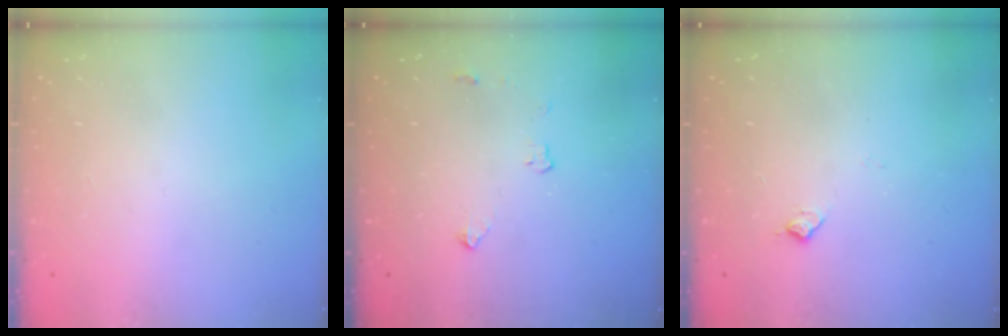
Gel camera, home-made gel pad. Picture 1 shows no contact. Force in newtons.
{"total": 2.9, "press": 2.9, "slide": 0.5}
{"total": 5.0, "press": 5.0, "slide": 0.4}